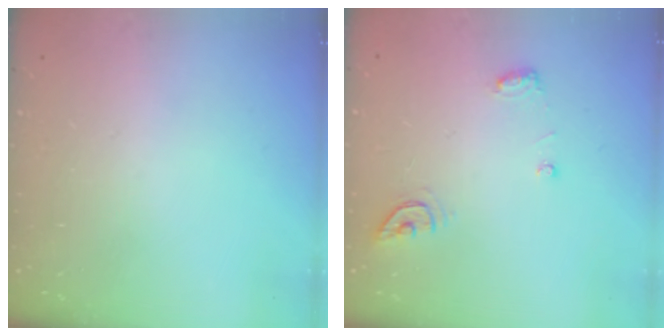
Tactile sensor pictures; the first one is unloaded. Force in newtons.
{"total": 6.4, "press": 6.4, "slide": 0.6}